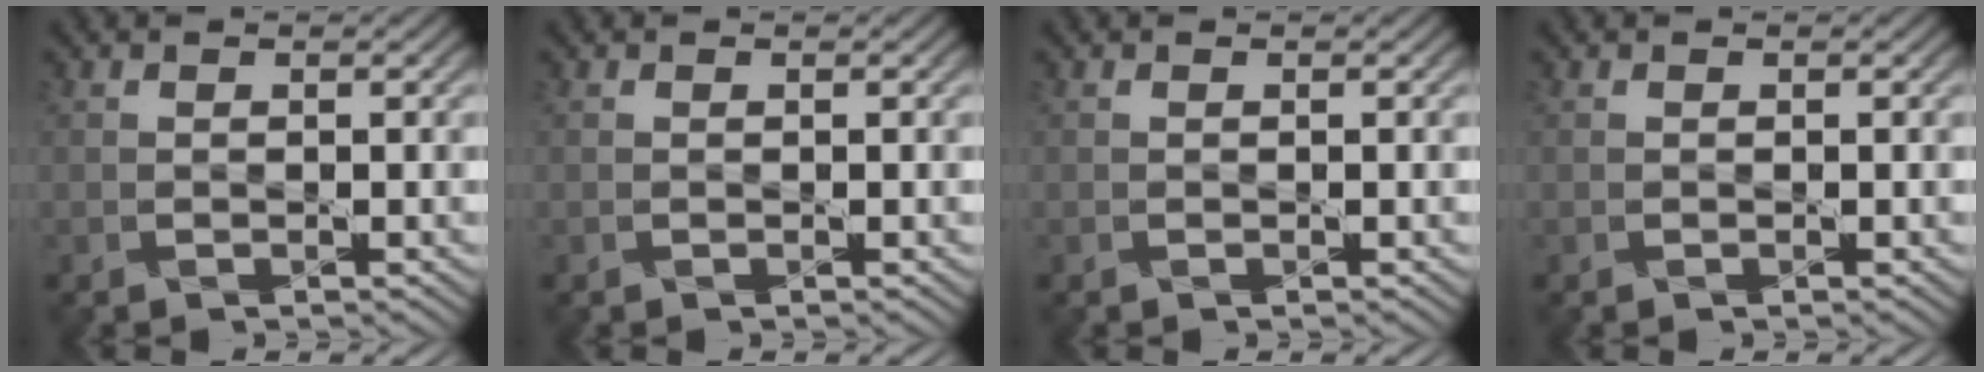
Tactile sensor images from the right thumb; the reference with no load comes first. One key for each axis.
{"total": 0.0}
{"total": 0.0}
{"total": 0.0}